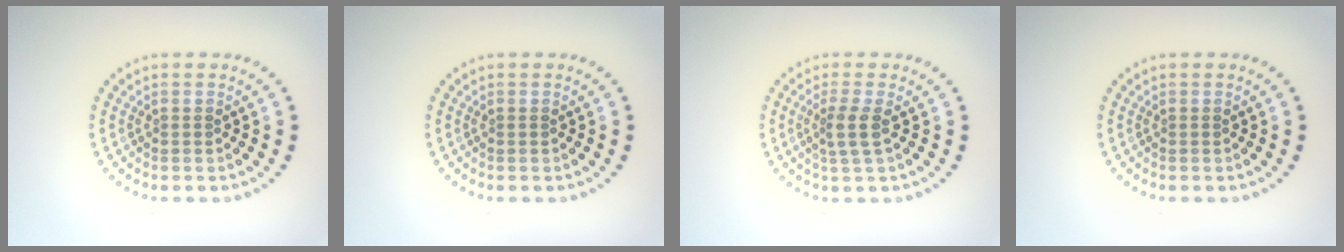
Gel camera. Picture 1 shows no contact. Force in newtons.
{"total": 0.0}
{"total": 1.8, "press": 1.5, "slide": 1.1}
{"total": 0.0}